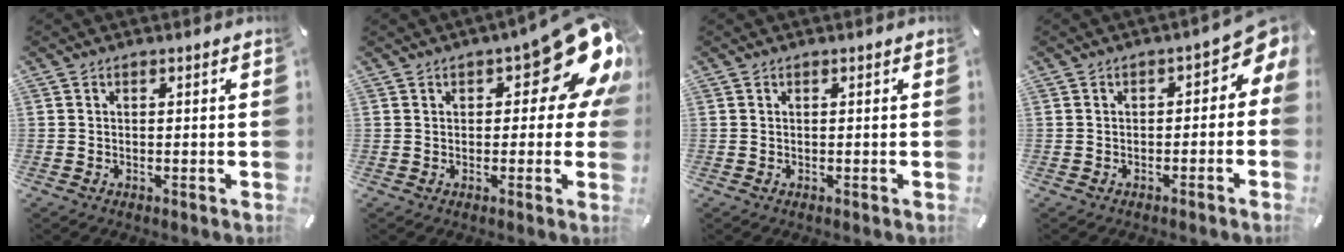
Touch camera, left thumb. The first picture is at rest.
{"total": 16.8, "force": [7.2, 7.0, 13.5], "torque": [-0.167, -0.049, 0.119]}
{"total": 0.0}
{"total": 5.0, "force": [0.4, 3.2, 3.9], "torque": [-0.047, -0.012, -0.003]}